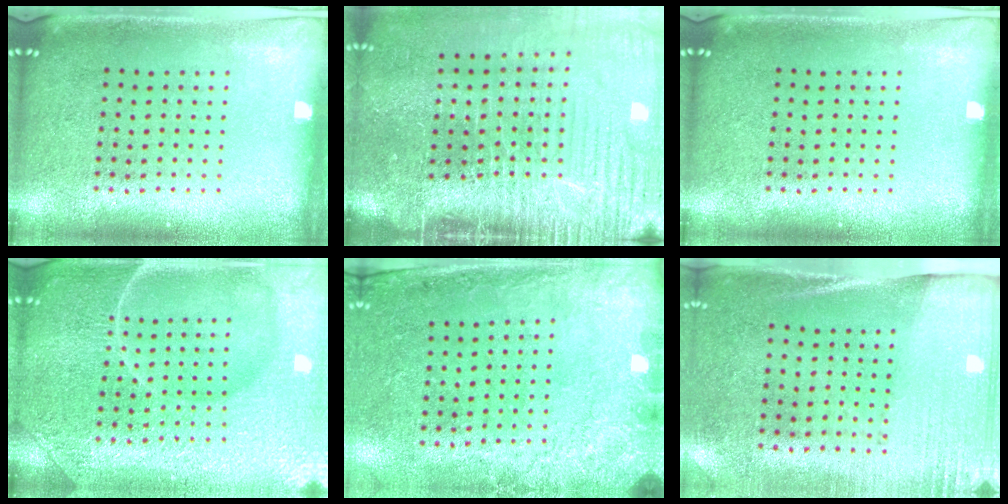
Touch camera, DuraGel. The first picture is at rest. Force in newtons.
{"total": 4.8, "press": 4.0, "slide": 2.7}
{"total": 0.0}
{"total": 7.5, "press": 7.4, "slide": 1.0}
{"total": 2.7, "press": 2.0, "slide": 1.8}
{"total": 2.7, "press": 2.3, "slide": 1.4}